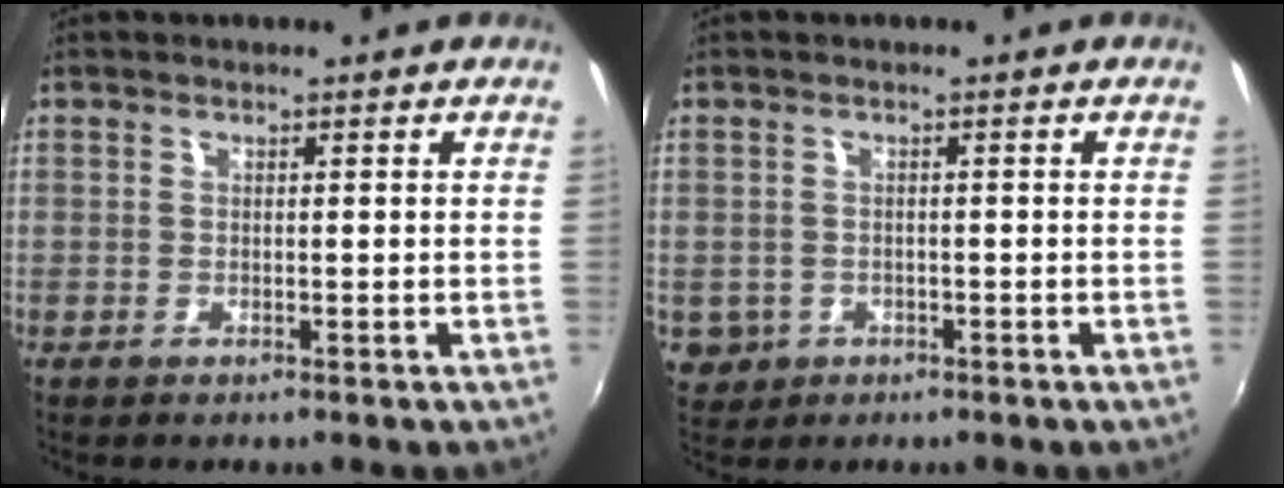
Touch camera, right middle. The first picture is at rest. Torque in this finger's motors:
{"motor_torque": [-0.54, -0.22, -0.03, -0.01]}